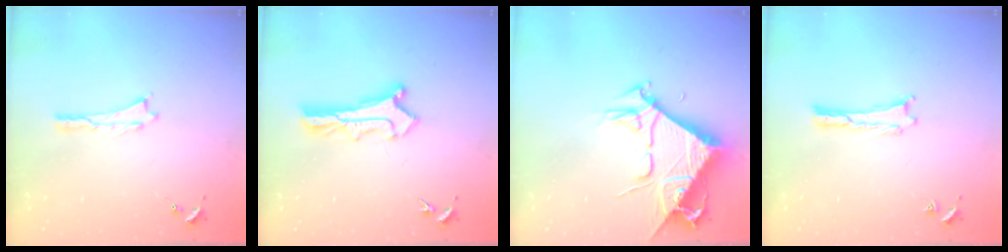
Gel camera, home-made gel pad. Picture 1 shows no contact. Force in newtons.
{"total": 2.6, "press": 2.6, "slide": 0.2}
{"total": 9.6, "press": 9.6, "slide": 1.1}
{"total": 0.0}